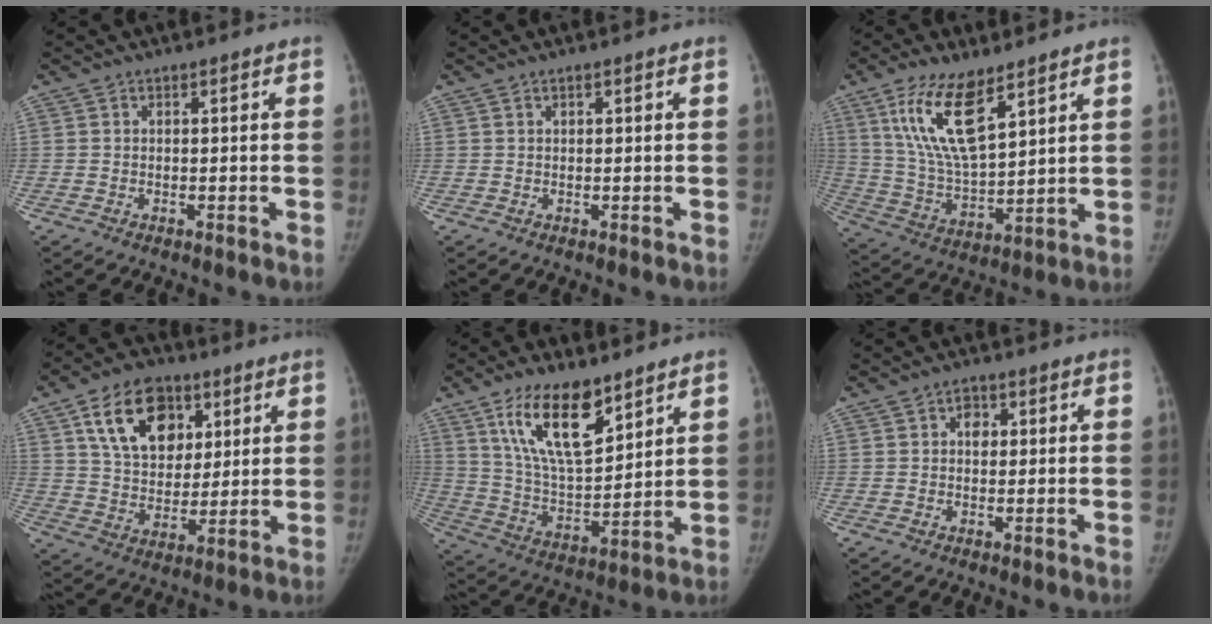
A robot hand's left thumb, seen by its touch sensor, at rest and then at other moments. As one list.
[{"total": 0.5, "force": [0.3, 0.3, 0.3], "torque": [0.000, -0.001, 0.005]}, {"total": 15.2, "force": [8.3, 5.6, 11.4], "torque": [-0.207, -0.037, 0.168]}, {"total": 16.3, "force": [7.0, 11.1, 9.6], "torque": [-0.128, -0.020, 0.123]}, {"total": 16.4, "force": [9.8, 6.6, 11.4], "torque": [-0.171, -0.052, 0.190]}, {"total": 2.6, "force": [0.7, 2.0, 1.6], "torque": [-0.010, 0.003, 0.005]}]